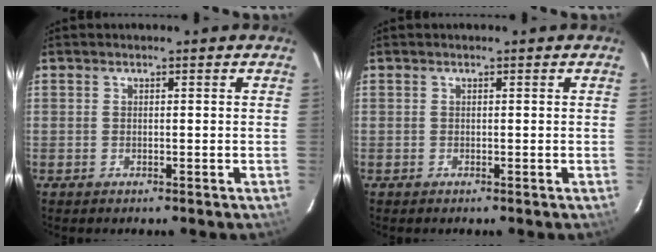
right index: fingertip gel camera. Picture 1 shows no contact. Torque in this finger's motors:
{"motor_torque": [0.06, 0.07, 0.00, 0.00]}